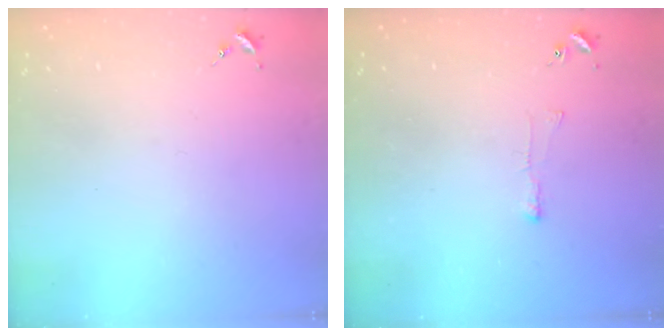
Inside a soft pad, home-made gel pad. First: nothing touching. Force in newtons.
{"total": 3.0, "press": 3.0, "slide": 0.5}